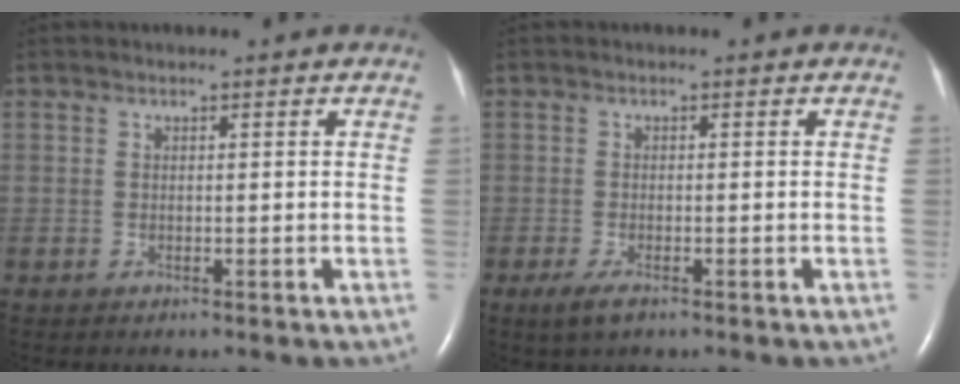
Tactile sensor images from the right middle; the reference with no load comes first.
{"total": 2.6, "force": [-1.5, 0.7, 2.0], "torque": [-0.049, -0.006, -0.028]}